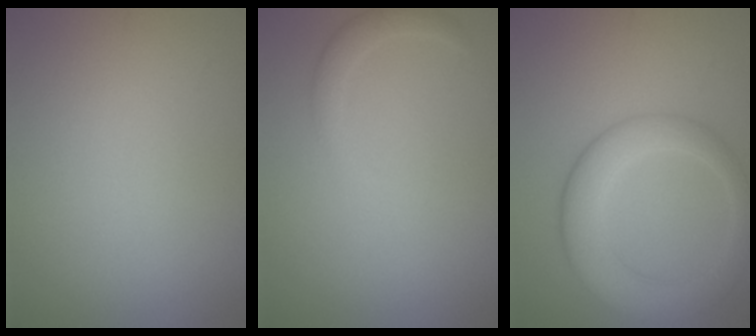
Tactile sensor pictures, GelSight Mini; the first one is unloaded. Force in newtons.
{"total": 1.5, "press": 1.5, "slide": 0.1}
{"total": 5.6, "press": 5.6, "slide": 0.2}